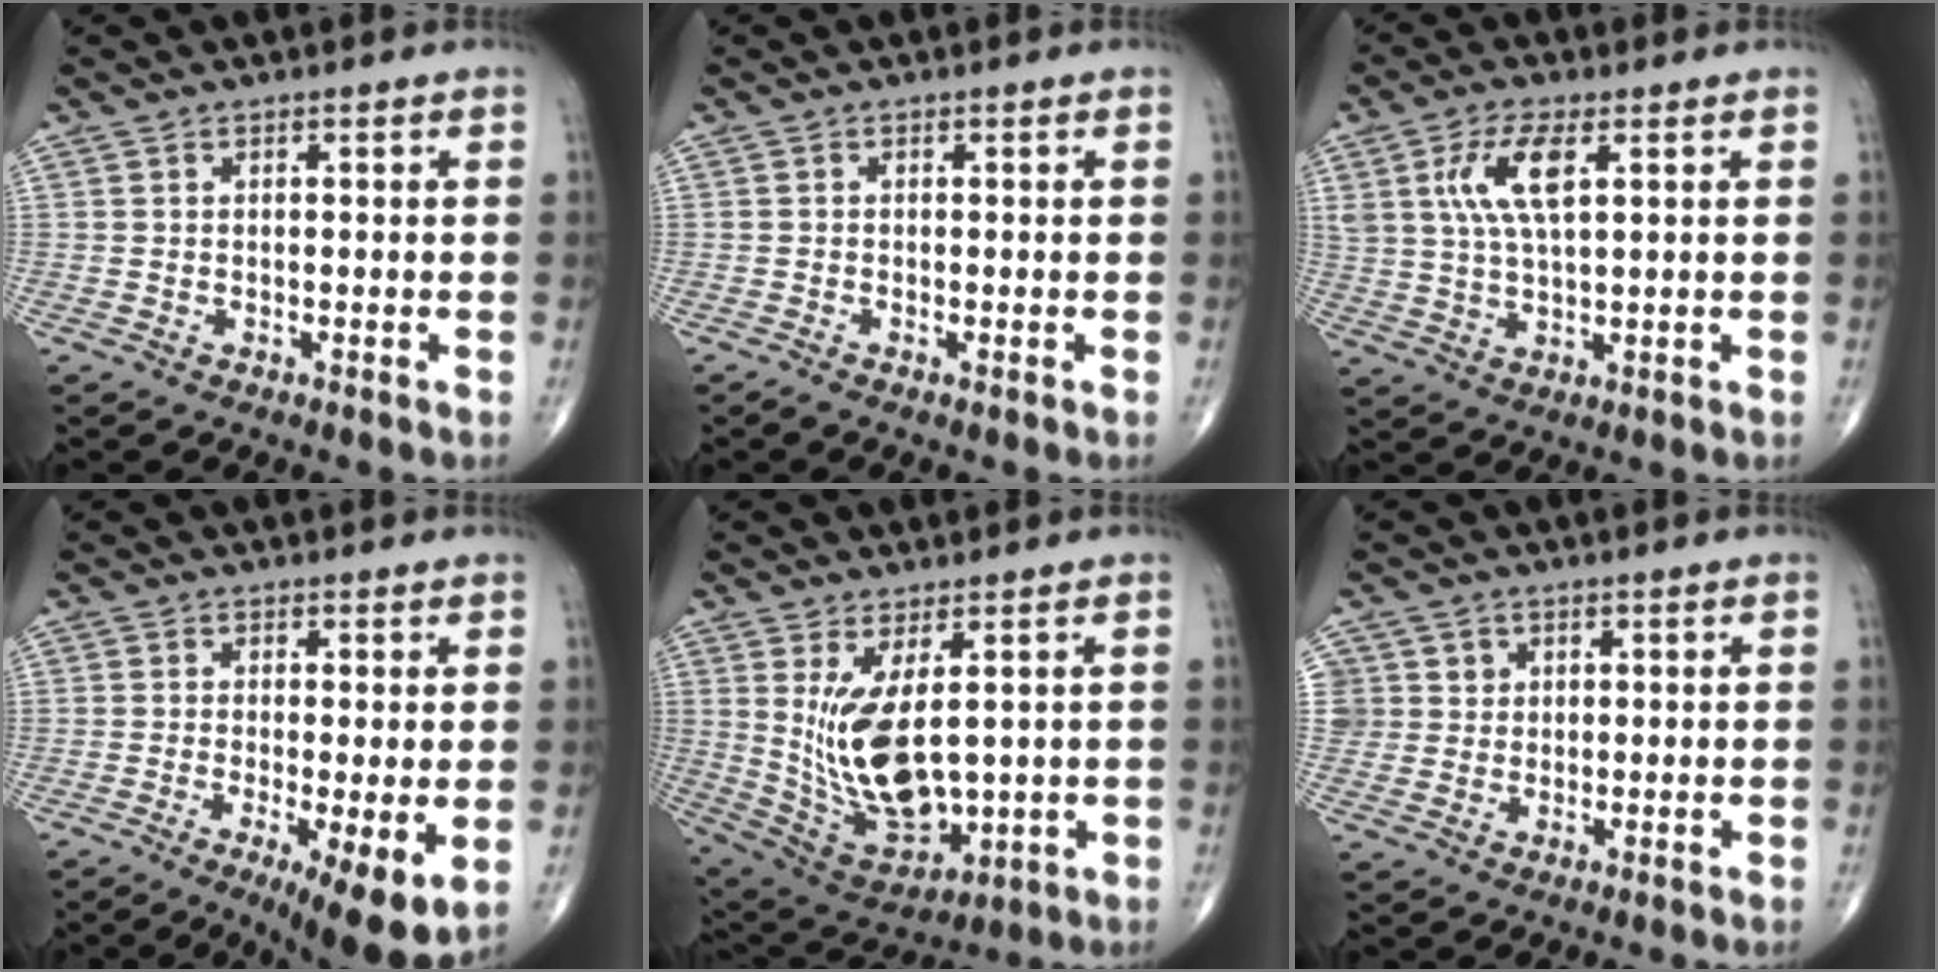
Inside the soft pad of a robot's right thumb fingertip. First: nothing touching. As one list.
[{"total": 0.7, "force": [-0.4, -0.1, 0.5], "torque": [-0.017, -0.003, -0.012]}, {"total": 8.5, "force": [3.0, 3.2, 7.3], "torque": [-0.151, -0.004, 0.062]}, {"total": 9.9, "force": [-2.8, 2.4, 9.1], "torque": [-0.146, -0.024, -0.041]}, {"total": 13.9, "force": [2.1, 6.6, 12.0], "torque": [-0.209, -0.025, 0.066]}, {"total": 4.2, "force": [1.5, 3.9, -0.1], "torque": [0.032, -0.003, 0.023]}]